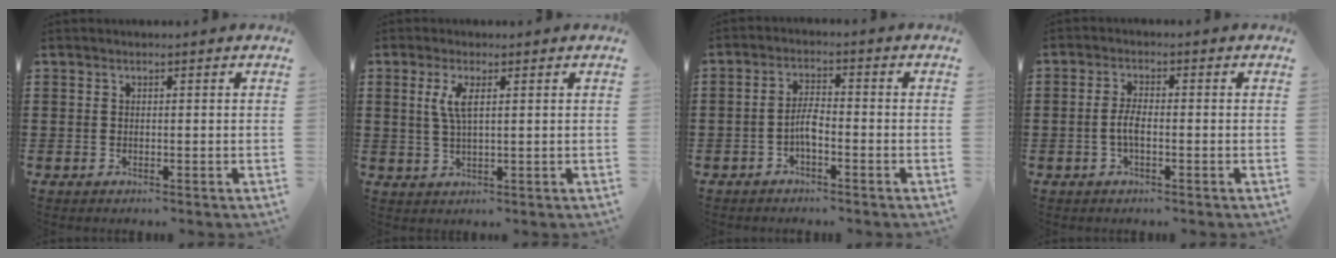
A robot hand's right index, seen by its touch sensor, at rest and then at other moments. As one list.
[{"total": 3.7, "force": [1.2, 0.9, 3.4], "torque": [-0.072, 0.004, 0.018]}, {"total": 3.4, "force": [-1.5, 1.0, 2.9], "torque": [-0.067, 0.002, -0.033]}, {"total": 3.2, "force": [-0.8, 1.1, 2.9], "torque": [-0.067, 0.000, -0.020]}]